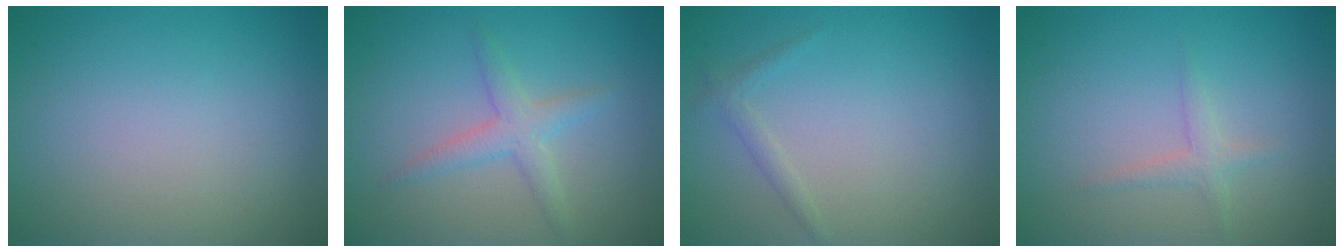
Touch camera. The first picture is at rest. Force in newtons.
{"total": 2.4, "press": 2.4, "slide": 0.0}
{"total": 1.1, "press": 1.1, "slide": 0.1}
{"total": 1.3, "press": 1.3, "slide": 0.1}